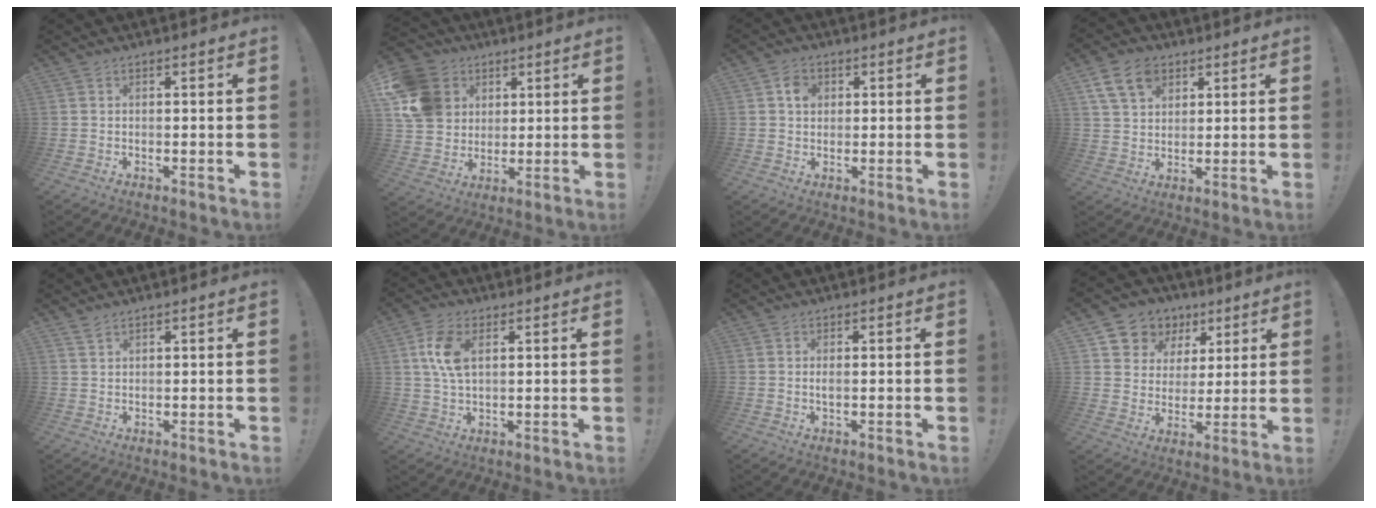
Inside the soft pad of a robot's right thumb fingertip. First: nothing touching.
{"total": 15.9, "force": [4.7, 13.5, 7.0], "torque": [-0.123, -0.014, 0.101]}
{"total": 4.2, "force": [1.2, 3.3, 2.2], "torque": [-0.022, -0.002, 0.017]}
{"total": 10.8, "force": [5.7, 7.4, 5.5], "torque": [-0.088, -0.018, 0.110]}
{"total": 1.8, "force": [1.5, 0.4, 0.9], "torque": [-0.014, -0.006, 0.027]}
{"total": 8.7, "force": [2.7, 4.7, 6.8], "torque": [-0.135, 0.001, 0.048]}
{"total": 1.1, "force": [-0.1, 0.2, 1.0], "torque": [-0.015, 0.000, -0.004]}
{"total": 9.6, "force": [4.6, 8.1, 2.1], "torque": [-0.033, -0.034, 0.094]}